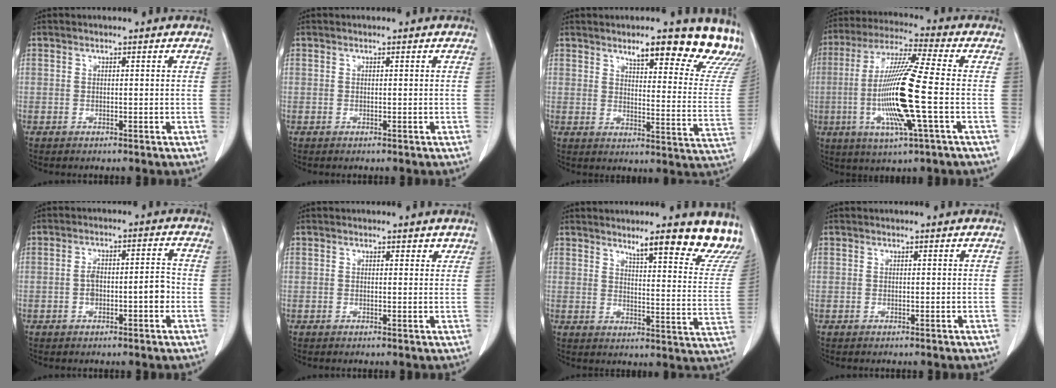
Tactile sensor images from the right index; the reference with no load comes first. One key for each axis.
{"total": 0.0}
{"total": 17.4, "fx": 14.8, "fy": 3.1, "fz": 8.6, "tx": -0.084, "ty": -0.063, "tz": 0.163}
{"total": 15.5, "fx": -2.6, "fy": -0.1, "fz": 15.3, "tx": -0.311, "ty": -0.011, "tz": -0.057}
{"total": 5.2, "fx": -1.3, "fy": 1.7, "fz": 4.7, "tx": -0.086, "ty": 0.021, "tz": -0.016}
{"total": 1.3, "fx": 1.0, "fy": 0.8, "fz": 0.3, "tx": 0.006, "ty": -0.002, "tz": 0.006}
{"total": 14.6, "fx": 13.1, "fy": 0.9, "fz": 6.3, "tx": -0.055, "ty": -0.069, "tz": 0.145}
{"total": 0.0}